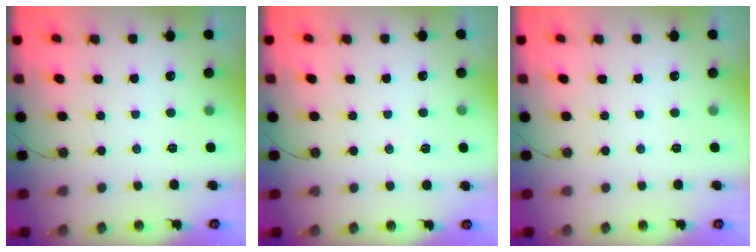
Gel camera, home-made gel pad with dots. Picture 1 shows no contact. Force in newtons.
{"total": 3.8, "press": 3.0, "slide": 2.3}
{"total": 1.5, "press": 0.2, "slide": 1.5}